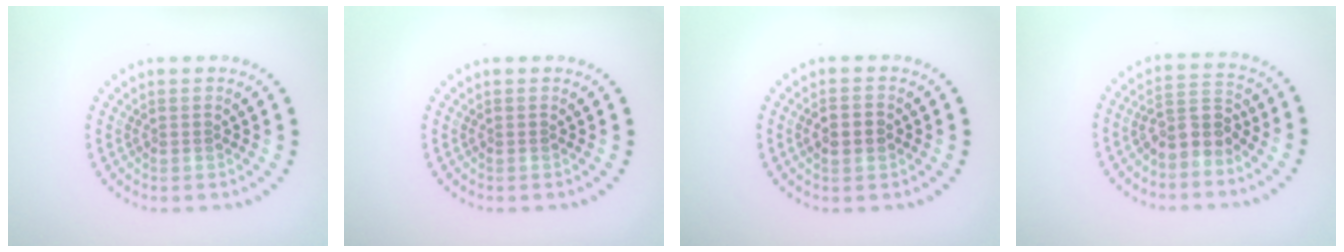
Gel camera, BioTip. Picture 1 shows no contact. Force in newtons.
{"total": 0.0}
{"total": 1.7, "press": 1.7, "slide": 0.2}
{"total": 3.2, "press": 2.9, "slide": 1.5}